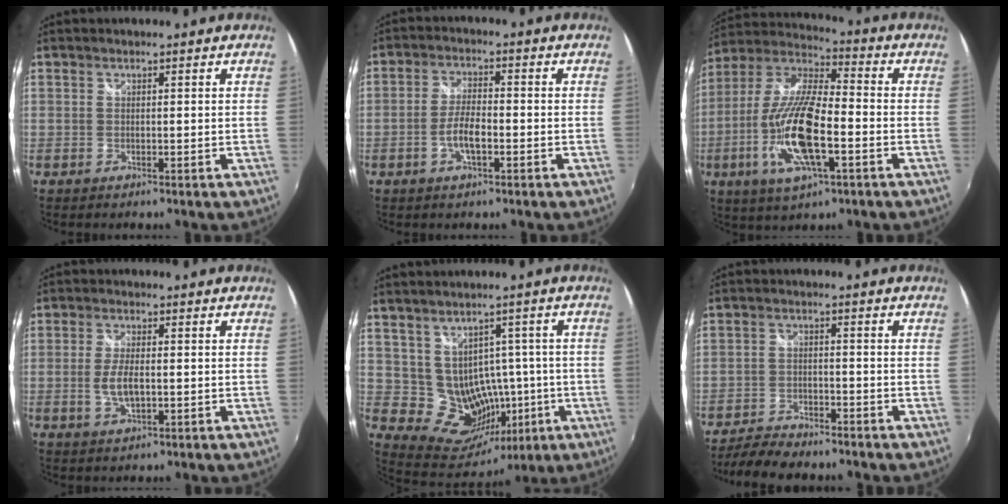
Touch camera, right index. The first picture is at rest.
{"total": 5.2, "force": [-2.0, 1.7, 4.5], "torque": [-0.094, 0.003, -0.036]}
{"total": 18.3, "force": [-5.4, 5.9, 16.5], "torque": [-0.341, -0.015, -0.106]}
{"total": 5.1, "force": [-0.8, 2.0, 4.6], "torque": [-0.095, -0.004, -0.014]}
{"total": 12.7, "force": [-0.8, 11.8, 4.5], "torque": [-0.106, 0.014, 0.021]}
{"total": 7.7, "force": [-6.9, 2.1, 2.8], "torque": [-0.082, -0.012, -0.118]}